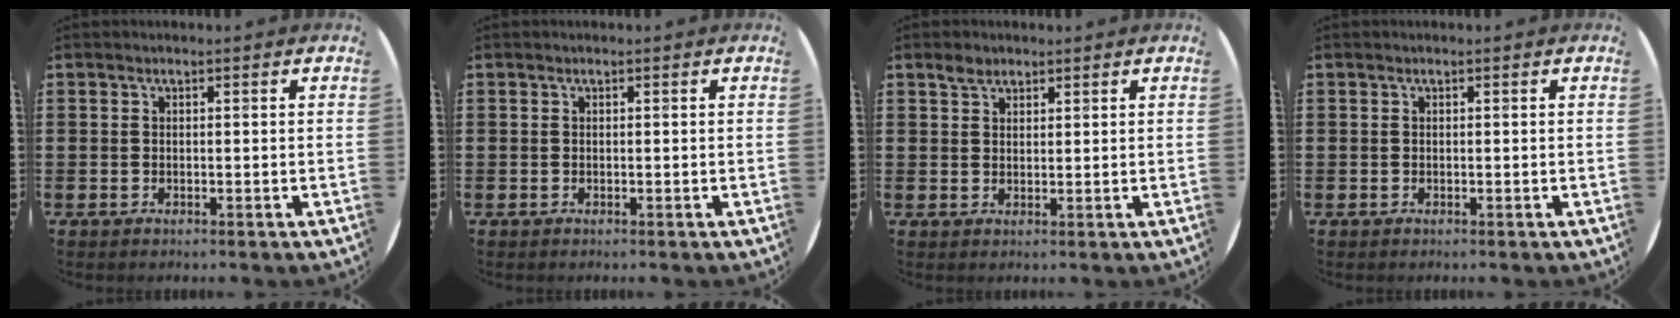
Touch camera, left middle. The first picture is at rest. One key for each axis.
{"total": 0.0}
{"total": 2.2, "fx": 1.7, "fy": 1.1, "fz": 0.7, "tx": -0.008, "ty": 0.001, "tz": 0.031}
{"total": 0.0}